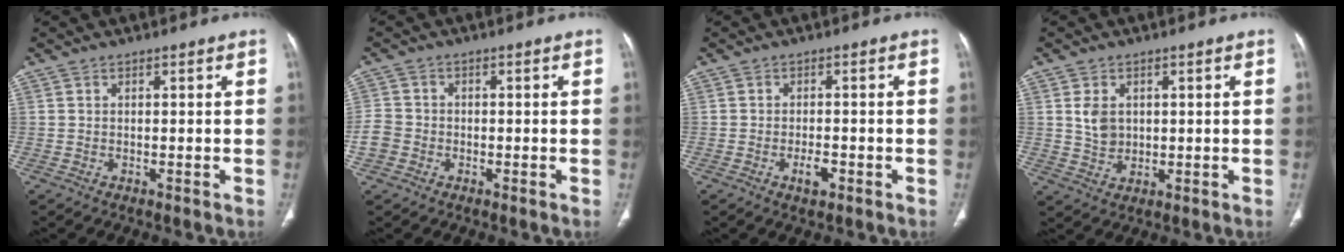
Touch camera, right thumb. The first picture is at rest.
{"total": 4.0, "force": [-1.4, 3.4, 1.4], "torque": [-0.027, 0.013, -0.032]}
{"total": 2.8, "force": [-1.3, 1.2, 2.2], "torque": [-0.037, 0.003, -0.020]}
{"total": 4.5, "force": [1.0, 3.5, 2.7], "torque": [-0.035, -0.010, 0.026]}